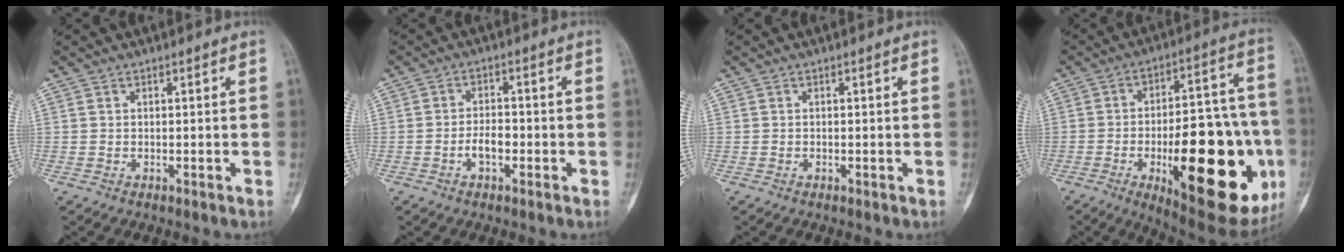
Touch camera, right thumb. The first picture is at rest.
{"total": 3.7, "force": [-1.4, 2.0, 2.8], "torque": [-0.044, 0.015, -0.028]}
{"total": 0.0}
{"total": 32.0, "force": [-8.6, 12.3, 28.2], "torque": [-0.348, 0.006, -0.103]}